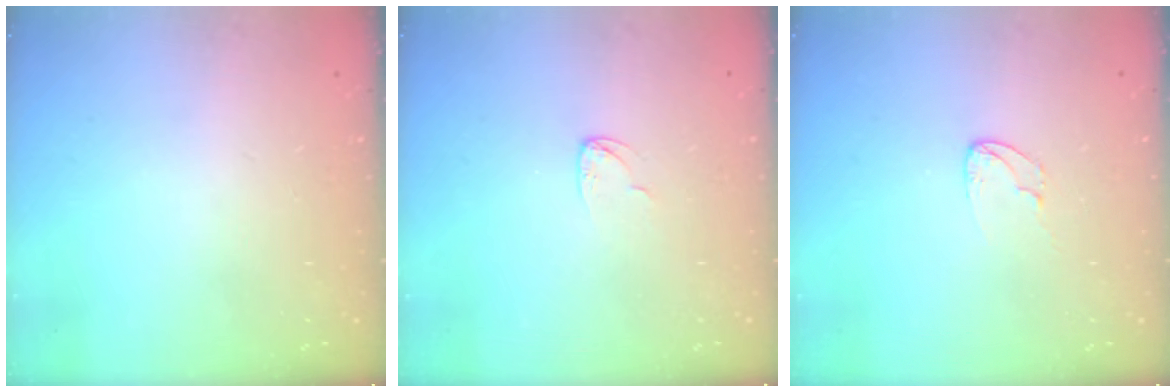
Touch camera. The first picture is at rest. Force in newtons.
{"total": 4.2, "press": 4.2, "slide": 0.2}
{"total": 4.4, "press": 4.4, "slide": 0.3}